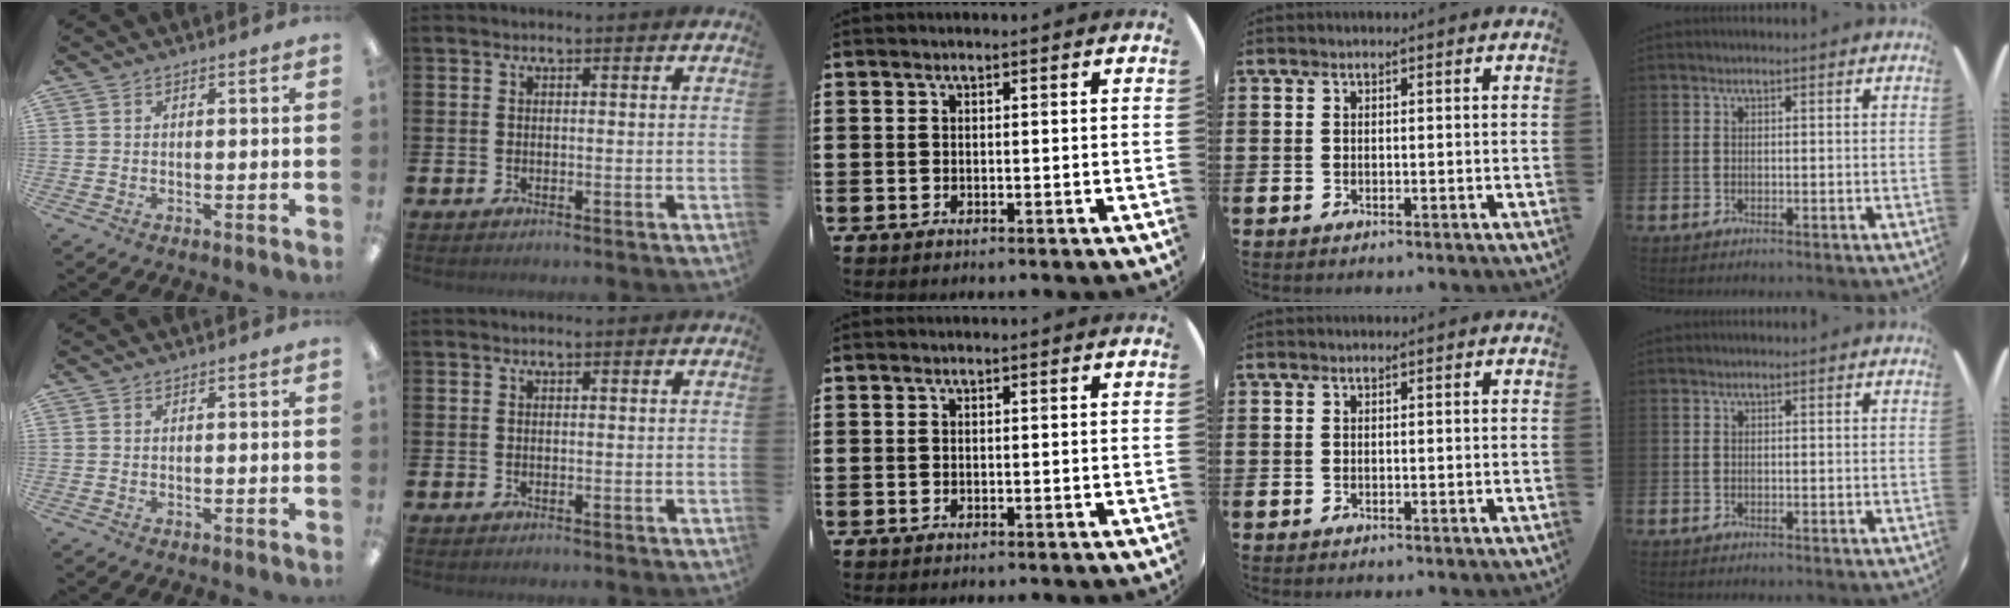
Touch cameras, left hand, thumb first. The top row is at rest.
{}